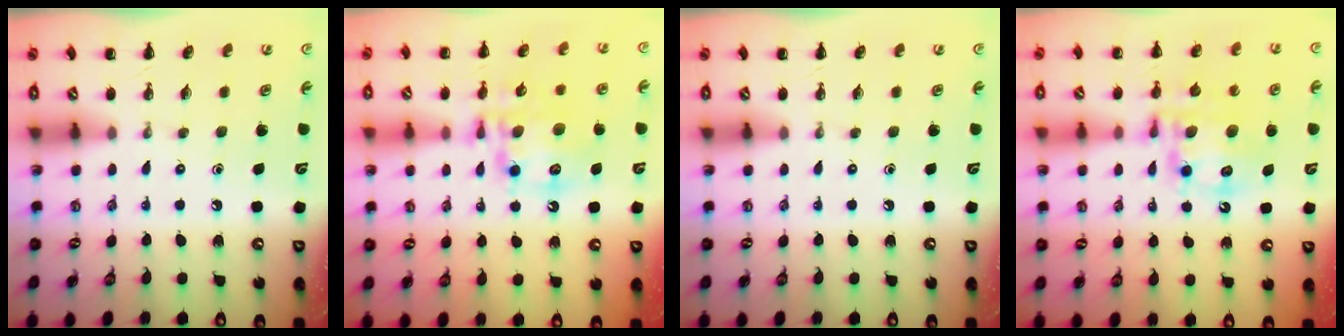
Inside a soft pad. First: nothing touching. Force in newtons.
{"total": 13.2, "press": 12.8, "slide": 3.3}
{"total": 0.0}
{"total": 13.5, "press": 13.1, "slide": 2.9}